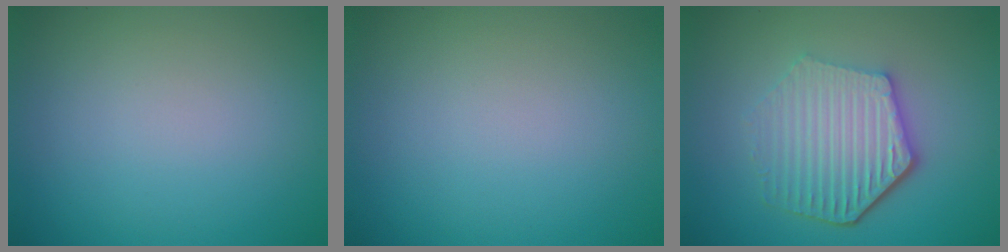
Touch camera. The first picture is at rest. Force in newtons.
{"total": 0.0}
{"total": 5.9, "press": 4.5, "slide": 3.8}